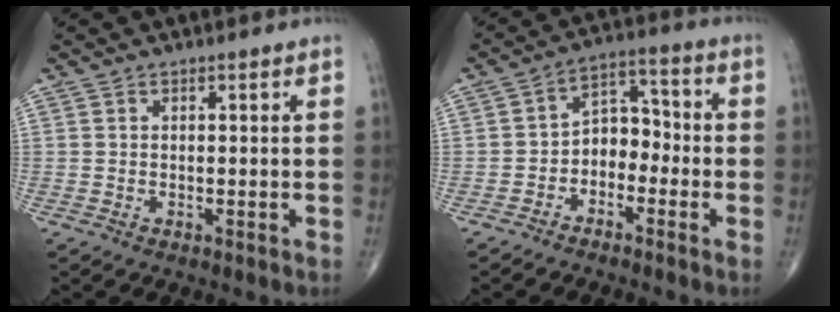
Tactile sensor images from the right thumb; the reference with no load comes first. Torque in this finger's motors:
{"motor_torque": [-0.17, 0.33, 0.45, -0.08, 0.04]}